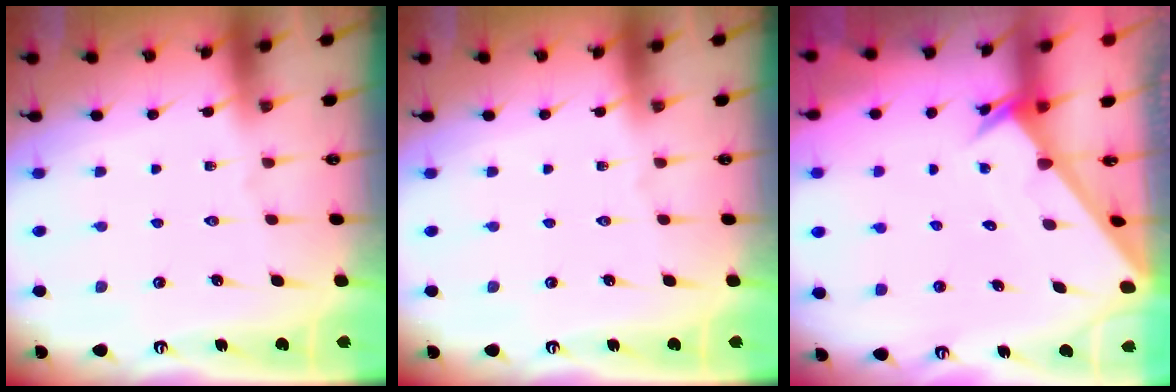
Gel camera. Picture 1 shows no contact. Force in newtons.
{"total": 0.0}
{"total": 1.6, "press": 1.6, "slide": 0.1}